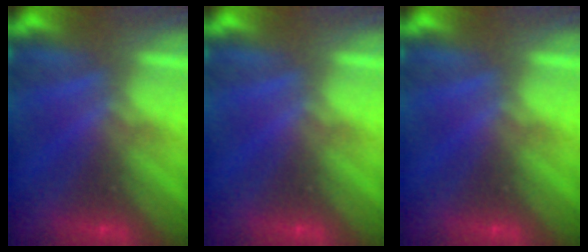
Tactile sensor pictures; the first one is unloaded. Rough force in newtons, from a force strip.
{"total": 0.0}
{"total": 0.0}